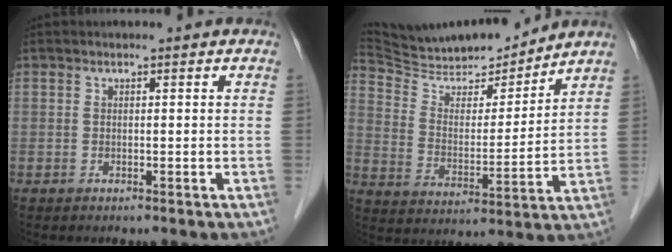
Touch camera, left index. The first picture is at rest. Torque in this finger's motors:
{"motor_torque": [-0.46, -1.01, 0.06, 0.01]}